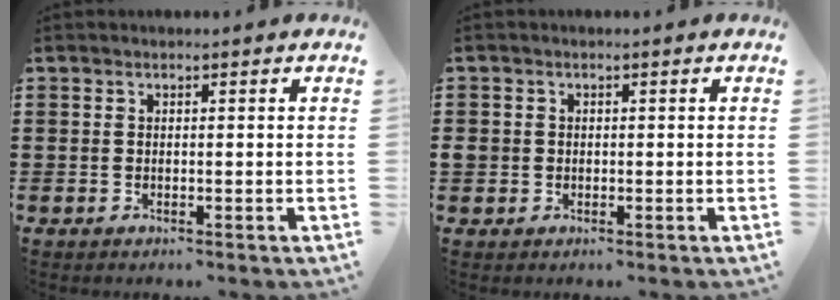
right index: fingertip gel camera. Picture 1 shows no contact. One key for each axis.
{"total": 1.1, "fx": 0.0, "fy": 1.1, "fz": 0.3, "tx": -0.008, "ty": 0.006, "tz": -0.002}